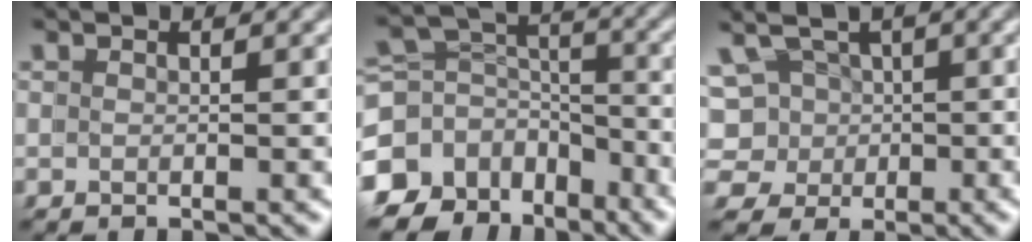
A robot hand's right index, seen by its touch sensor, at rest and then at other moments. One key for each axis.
{"total": 12.9, "fx": -5.5, "fy": 9.7, "fz": 6.4, "tx": -0.123, "ty": -0.043, "tz": -0.080}
{"total": 7.9, "fx": -0.3, "fy": 7.5, "fz": 2.3, "tx": -0.066, "ty": -0.034, "tz": -0.010}